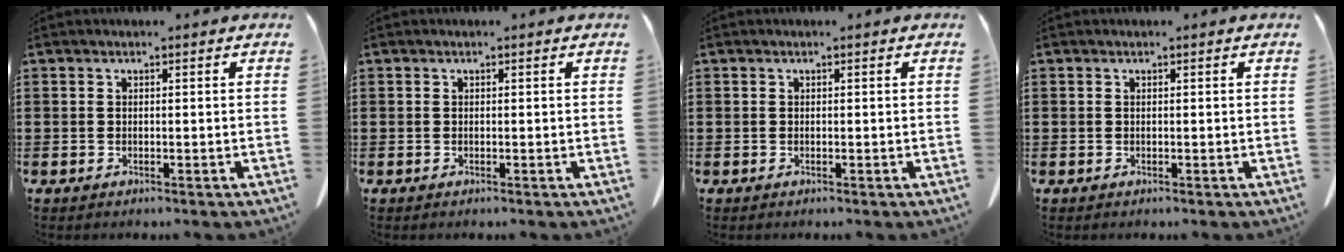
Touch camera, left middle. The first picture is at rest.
{"total": 0.0}
{"total": 0.0}
{"total": 0.0}